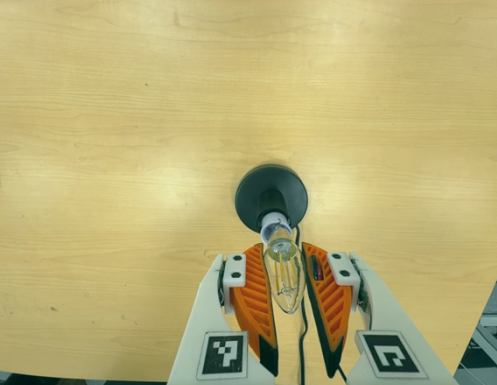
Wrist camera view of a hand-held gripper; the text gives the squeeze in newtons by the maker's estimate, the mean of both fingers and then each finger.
{"total": 12.7, "left": 14.2, "right": 11.3}